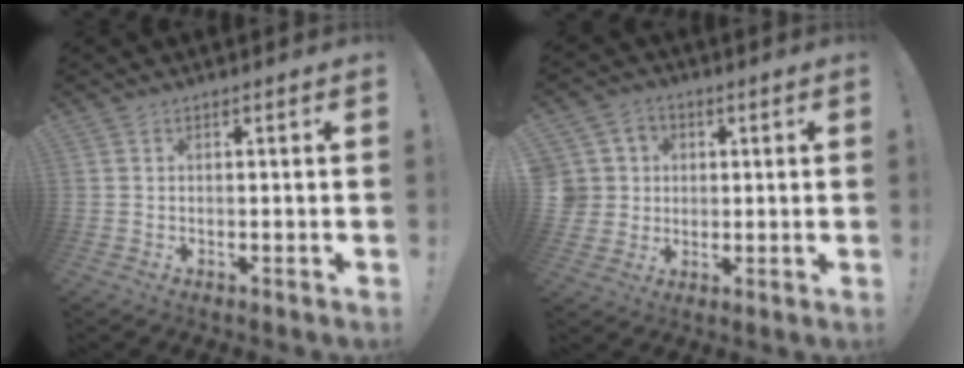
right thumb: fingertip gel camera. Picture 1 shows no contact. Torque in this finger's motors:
{"motor_torque": [1.06, 1.13, 0.27, 0.08, 0.31]}